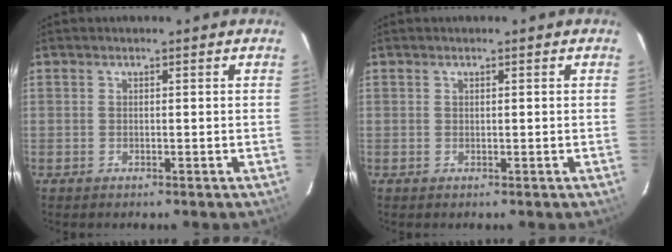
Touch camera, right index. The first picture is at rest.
{"total": 0.0}